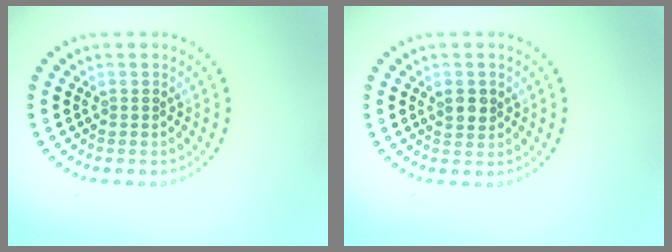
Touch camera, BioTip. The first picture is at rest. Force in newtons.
{"total": 1.7, "press": 1.7, "slide": 0.3}